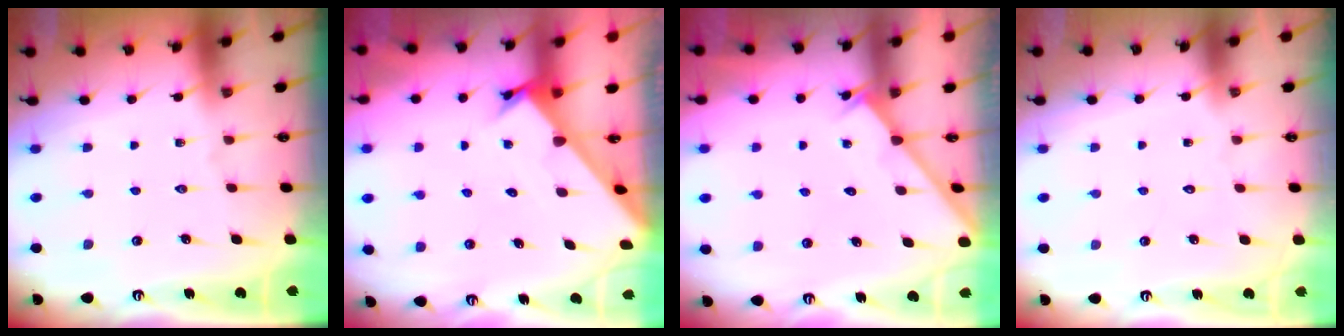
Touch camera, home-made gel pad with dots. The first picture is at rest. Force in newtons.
{"total": 2.3, "press": 2.3, "slide": 0.2}
{"total": 2.1, "press": 2.1, "slide": 0.2}
{"total": 1.5, "press": 1.5, "slide": 0.0}